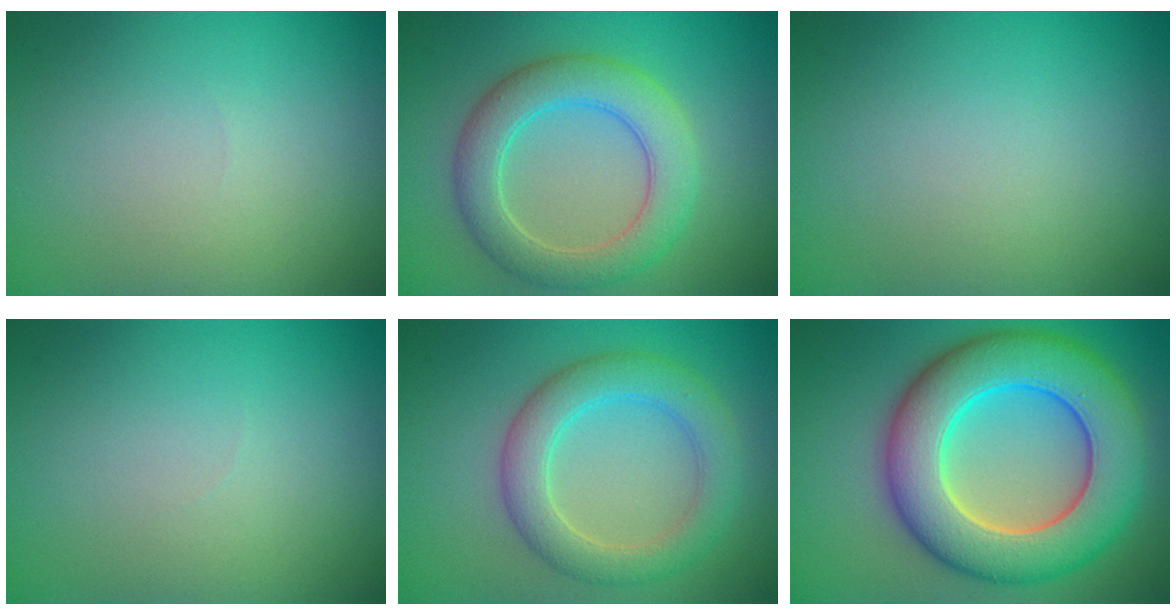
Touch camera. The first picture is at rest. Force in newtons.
{"total": 5.5, "press": 5.5, "slide": 0.3}
{"total": 0.0}
{"total": 0.0}
{"total": 4.8, "press": 4.8, "slide": 0.3}
{"total": 11.4, "press": 11.4, "slide": 0.3}